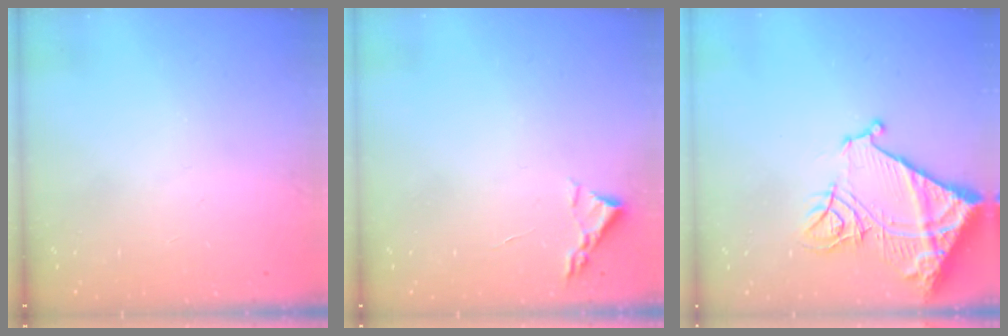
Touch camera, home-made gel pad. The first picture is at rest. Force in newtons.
{"total": 2.2, "press": 2.2, "slide": 0.3}
{"total": 17.0, "press": 16.8, "slide": 2.0}